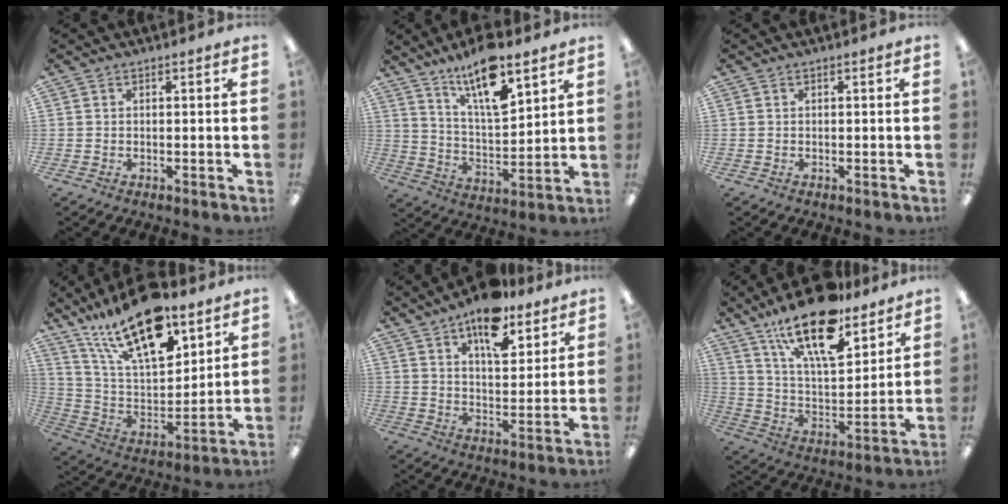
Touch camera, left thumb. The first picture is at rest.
{"total": 14.8, "force": [10.8, 4.2, 9.2], "torque": [-0.162, -0.057, 0.182]}
{"total": 0.0}
{"total": 23.0, "force": [15.6, 8.9, 14.4], "torque": [-0.280, -0.083, 0.269]}
{"total": 13.2, "force": [9.2, 6.1, 7.3], "torque": [-0.094, -0.050, 0.157]}
{"total": 20.4, "force": [14.4, 7.4, 12.4], "torque": [-0.205, -0.084, 0.244]}